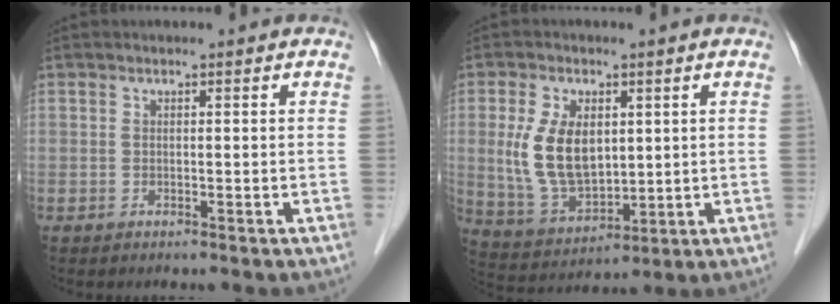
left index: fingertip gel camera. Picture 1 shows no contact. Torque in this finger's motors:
{"motor_torque": [2.14, 0.00, 0.82, 0.21]}